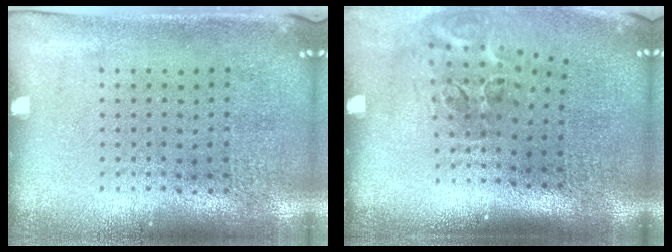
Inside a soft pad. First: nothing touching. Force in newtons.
{"total": 2.0, "press": 1.2, "slide": 1.6}